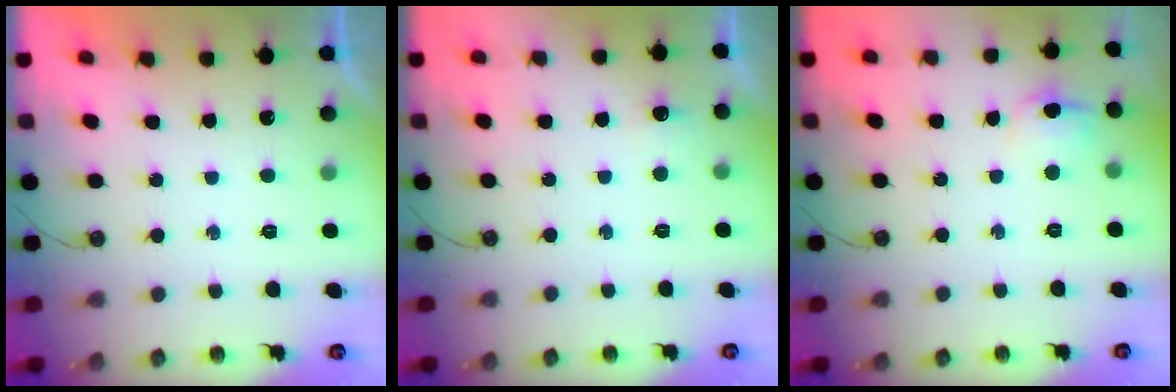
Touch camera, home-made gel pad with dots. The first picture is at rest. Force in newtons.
{"total": 5.4, "press": 4.0, "slide": 3.6}
{"total": 5.9, "press": 5.8, "slide": 1.5}